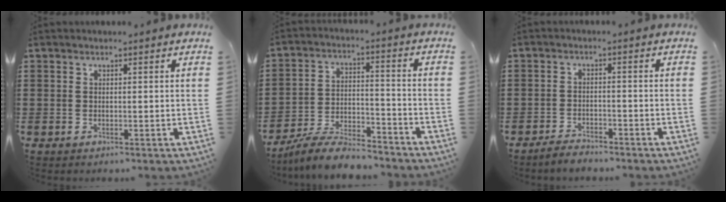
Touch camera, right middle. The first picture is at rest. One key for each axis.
{"total": 8.3, "fx": -7.7, "fy": 1.2, "fz": 3.0, "tx": -0.053, "ty": 0.015, "tz": -0.147}
{"total": 2.8, "fx": -2.8, "fy": 0.3, "fz": 0.2, "tx": -0.008, "ty": 0.004, "tz": -0.059}